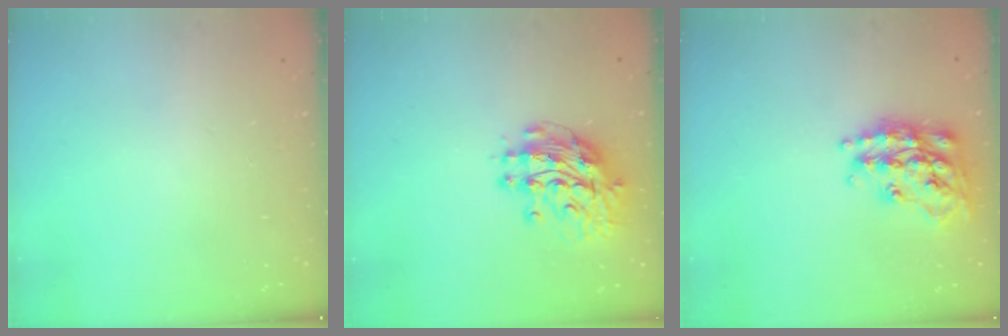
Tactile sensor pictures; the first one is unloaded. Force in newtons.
{"total": 12.2, "press": 12.1, "slide": 1.1}
{"total": 20.4, "press": 20.4, "slide": 1.4}